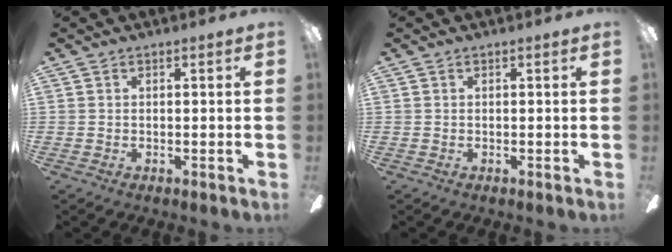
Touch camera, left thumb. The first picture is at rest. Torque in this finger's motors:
{"motor_torque": [0.00, 0.00, -0.01, 0.08, 0.00]}